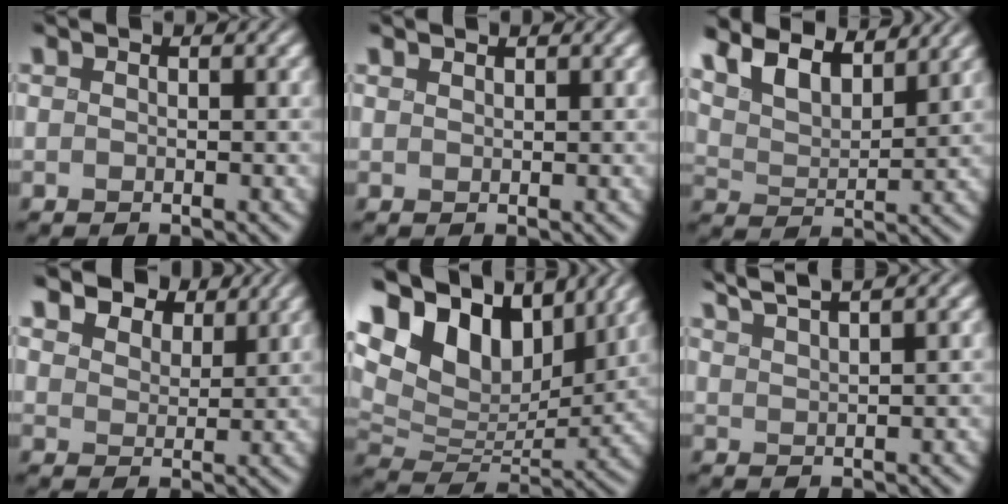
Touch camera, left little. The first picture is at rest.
{"total": 0.6, "force": [0.6, 0.0, -0.1], "torque": [0.000, -0.001, 0.013]}
{"total": 7.5, "force": [5.9, 2.6, 3.9], "torque": [-0.084, 0.013, 0.081]}
{"total": 5.8, "force": [5.0, 2.3, 1.8], "torque": [-0.050, -0.005, 0.081]}
{"total": 13.3, "force": [8.0, 7.3, 7.6], "torque": [-0.163, 0.038, 0.129]}
{"total": 5.0, "force": [4.1, 0.8, 2.7], "torque": [-0.025, 0.023, 0.044]}